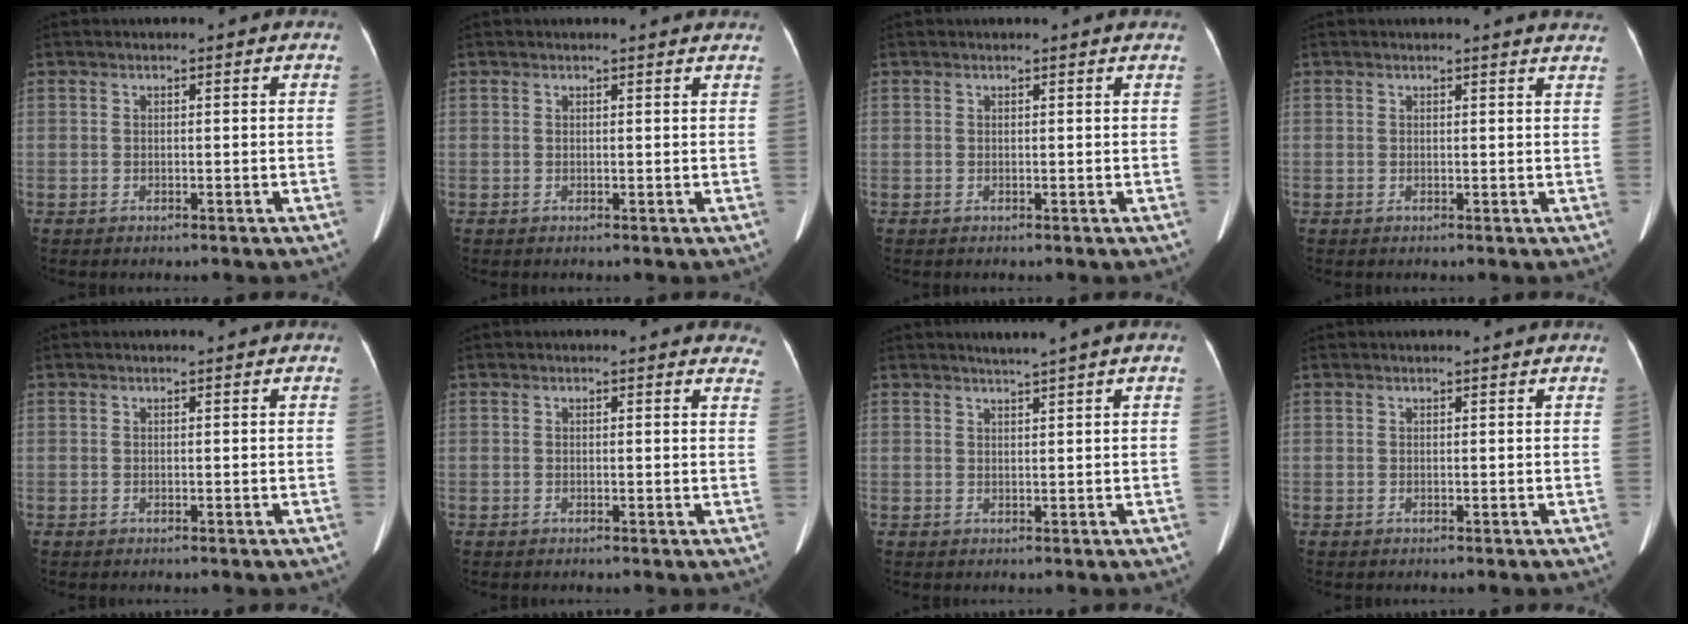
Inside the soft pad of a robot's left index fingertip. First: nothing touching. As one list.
[{"total": 2.4, "force": [2.3, 0.0, 0.4], "torque": [-0.009, 0.000, 0.017]}, {"total": 1.4, "force": [1.4, -0.2, 0.3], "torque": [-0.014, 0.000, 0.011]}, {"total": 4.2, "force": [4.1, 0.2, 0.9], "torque": [-0.011, -0.009, 0.021]}, {"total": 0.5, "force": [0.5, 0.0, 0.2], "torque": [-0.006, 0.002, 0.009]}, {"total": 6.2, "force": [5.8, 1.7, 1.1], "torque": [0.018, -0.015, 0.028]}, {"total": 2.1, "force": [1.7, -0.9, 0.9], "torque": [-0.015, -0.001, 0.033]}, {"total": 1.9, "force": [1.8, -0.1, 0.5], "torque": [-0.014, 0.012, 0.022]}]